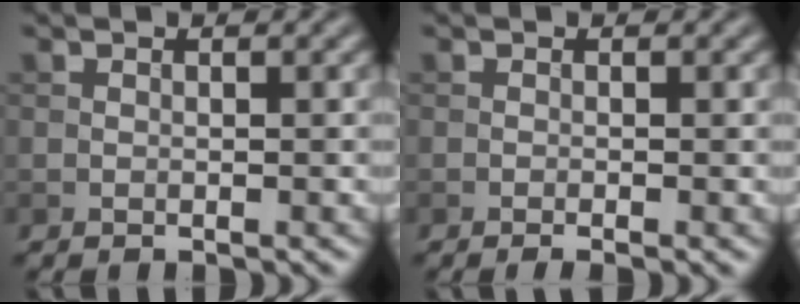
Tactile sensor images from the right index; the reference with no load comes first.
{"total": 1.2, "force": [-0.5, 0.2, 1.0], "torque": [-0.015, -0.005, -0.010]}